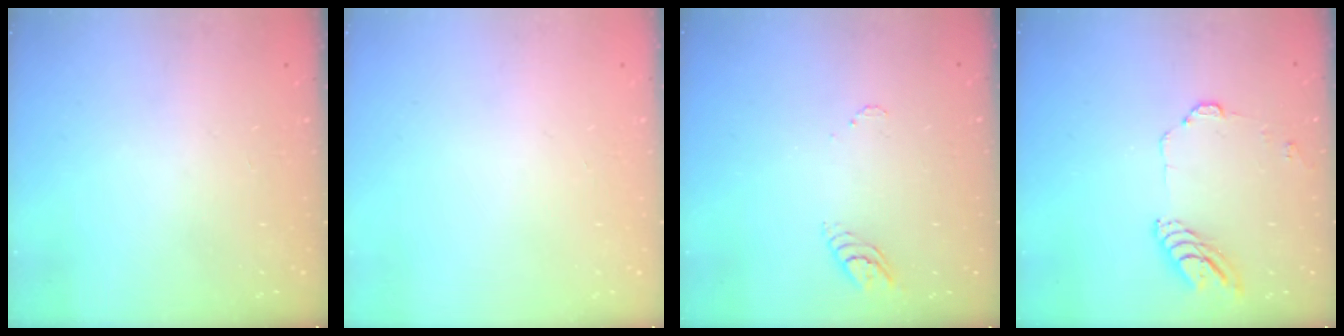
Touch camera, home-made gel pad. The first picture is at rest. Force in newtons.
{"total": 0.0}
{"total": 3.9, "press": 3.9, "slide": 0.4}
{"total": 9.6, "press": 9.6, "slide": 0.3}